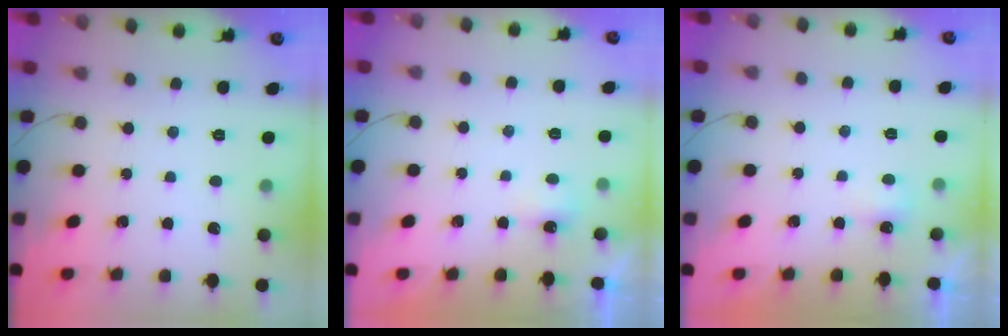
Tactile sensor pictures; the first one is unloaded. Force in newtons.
{"total": 2.3, "press": 2.2, "slide": 0.6}
{"total": 2.4, "press": 2.3, "slide": 0.5}